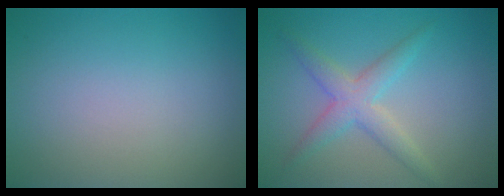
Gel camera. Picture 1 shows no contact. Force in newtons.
{"total": 3.2, "press": 3.2, "slide": 0.1}